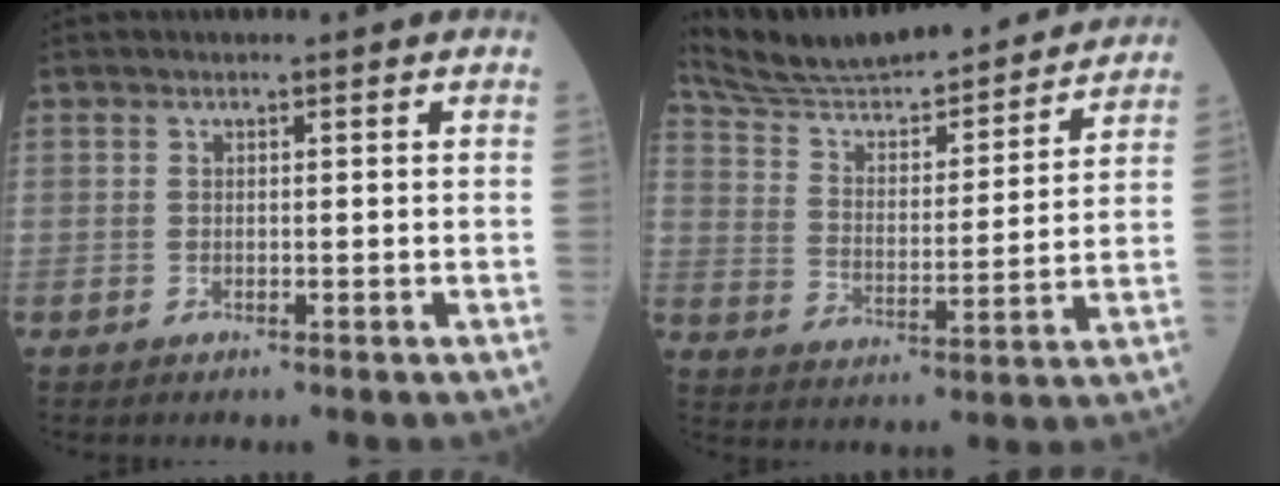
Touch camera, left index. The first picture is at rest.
{"total": 24.4, "force": [22.5, 4.0, 8.5], "torque": [-0.144, -0.003, 0.328]}